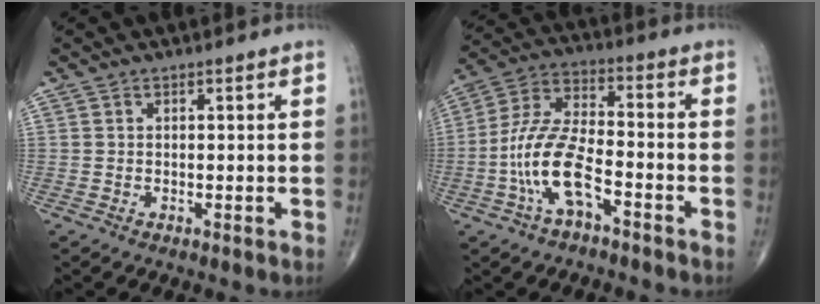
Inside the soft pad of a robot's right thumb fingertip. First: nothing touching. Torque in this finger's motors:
{"motor_torque": [2.63, 2.38, 1.41, -0.46, 0.62]}